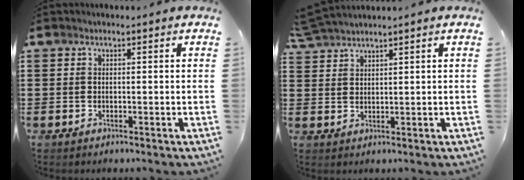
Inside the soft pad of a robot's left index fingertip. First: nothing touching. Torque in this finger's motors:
{"motor_torque": [1.08, -1.06, 0.64, 0.21]}